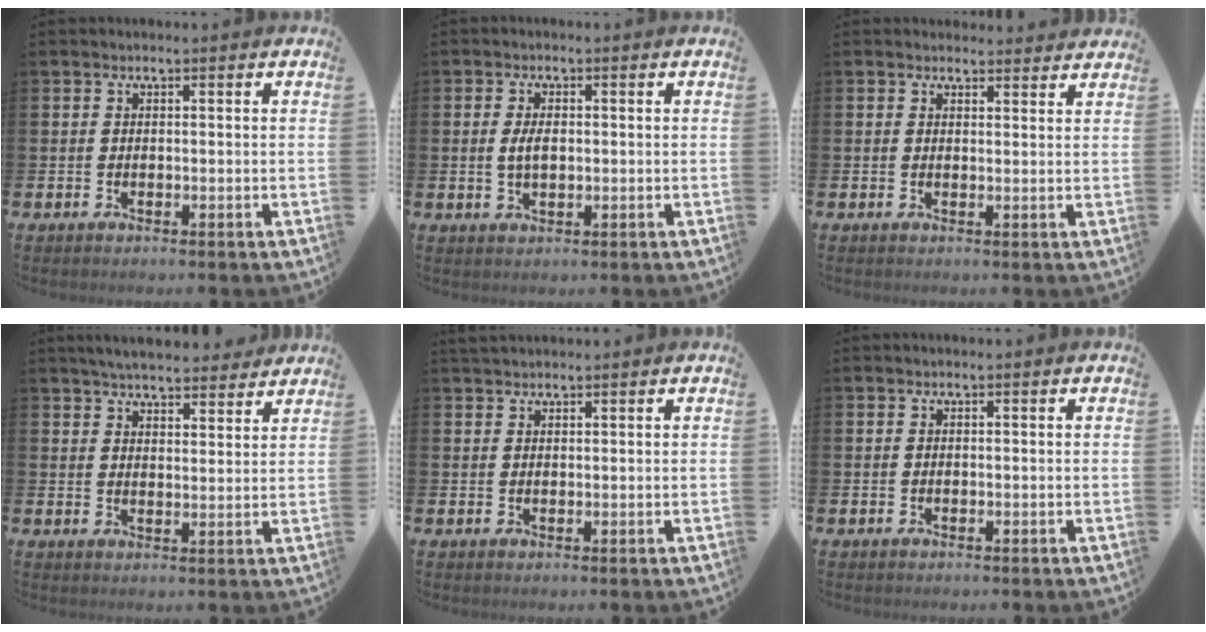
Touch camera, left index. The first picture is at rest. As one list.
[{"total": 2.7, "force": [0.2, 1.4, 2.3], "torque": [-0.033, 0.001, -0.001]}, {"total": 2.0, "force": [1.9, 0.5, -0.1], "torque": [0.007, -0.008, 0.034]}, {"total": 5.1, "force": [5.0, 0.8, 0.9], "torque": [-0.028, -0.024, 0.090]}, {"total": 1.6, "force": [1.5, 0.4, 0.3], "torque": [0.000, 0.001, 0.026]}, {"total": 0.0}]